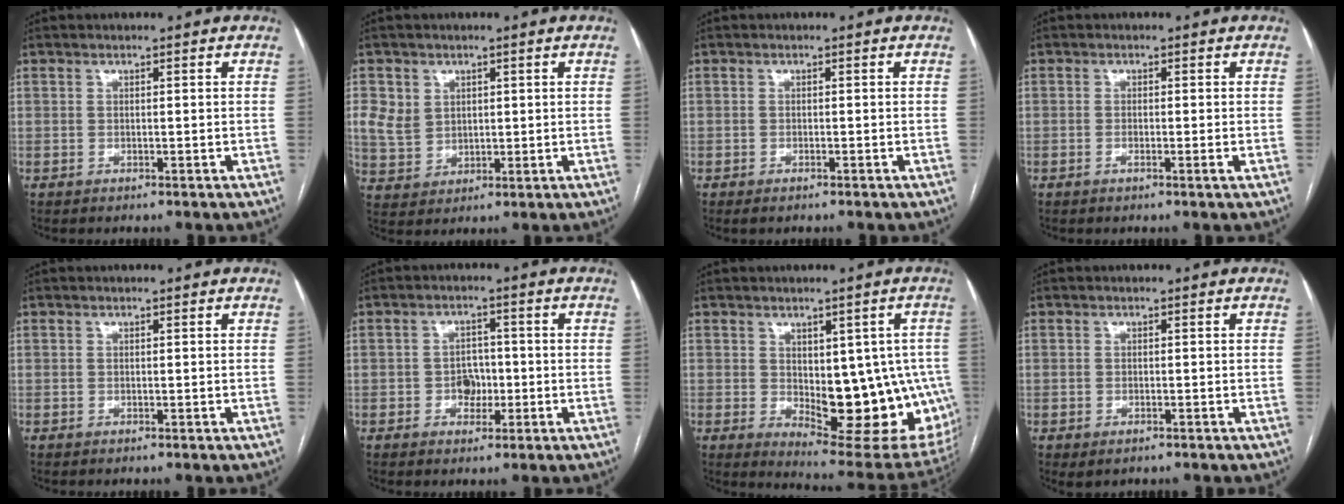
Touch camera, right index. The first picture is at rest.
{"total": 5.7, "force": [1.9, 4.9, 2.4], "torque": [-0.049, 0.010, 0.049]}
{"total": 1.0, "force": [-0.7, 0.2, 0.7], "torque": [-0.014, -0.002, -0.008]}
{"total": 1.6, "force": [-0.6, 0.0, 1.5], "torque": [-0.024, -0.002, -0.009]}
{"total": 0.0}
{"total": 3.7, "force": [-0.9, 2.9, 2.2], "torque": [-0.029, 0.009, -0.012]}
{"total": 17.0, "force": [-1.8, 7.3, 15.3], "torque": [-0.144, 0.004, 0.003]}
{"total": 1.8, "force": [-1.0, 0.8, 1.2], "torque": [-0.020, -0.003, -0.007]}